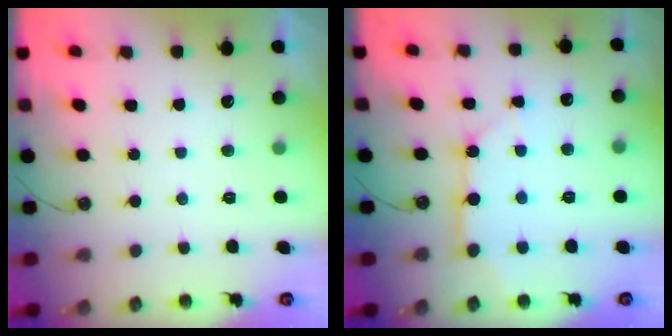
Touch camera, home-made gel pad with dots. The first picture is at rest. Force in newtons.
{"total": 9.7, "press": 9.7, "slide": 0.9}